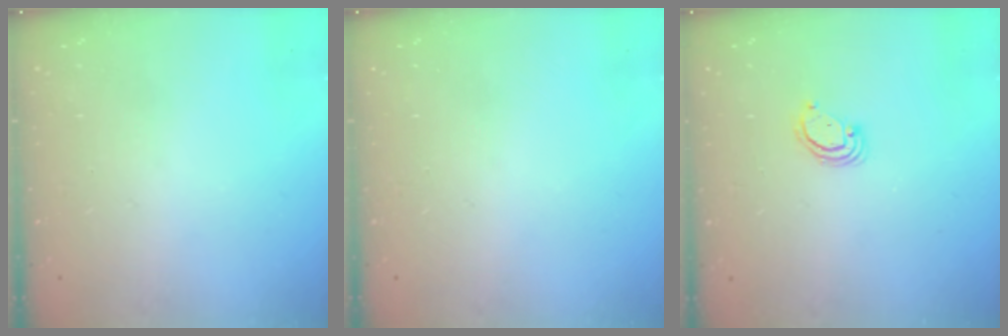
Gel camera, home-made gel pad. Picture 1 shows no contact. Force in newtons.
{"total": 0.0}
{"total": 3.4, "press": 3.4, "slide": 0.3}